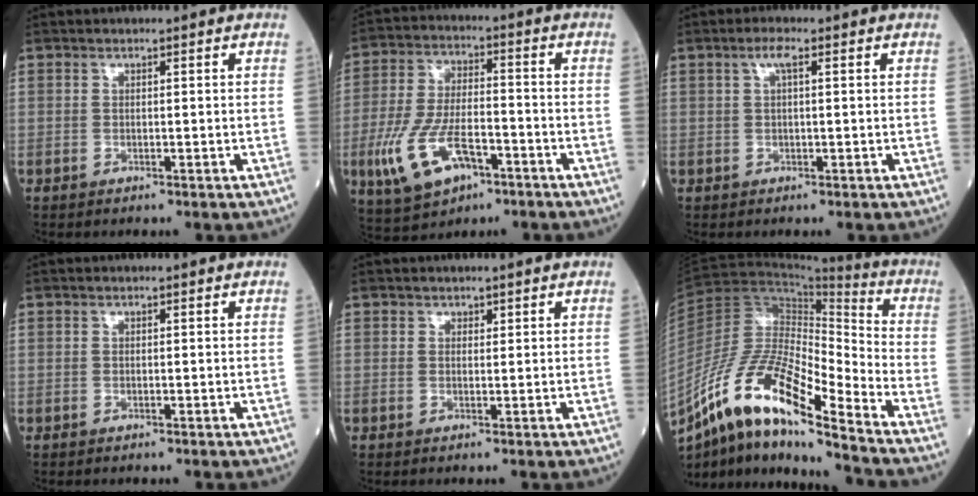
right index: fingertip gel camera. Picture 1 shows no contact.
{"total": 12.4, "force": [-5.4, 5.3, 9.9], "torque": [-0.214, -0.003, -0.092]}
{"total": 2.1, "force": [0.9, 0.4, 1.9], "torque": [-0.041, 0.009, 0.015]}
{"total": 0.0}
{"total": 0.7, "force": [0.5, 0.4, 0.1], "torque": [0.002, -0.003, 0.006]}
{"total": 17.6, "force": [-11.7, 2.3, 13.0], "torque": [-0.249, 0.001, -0.208]}